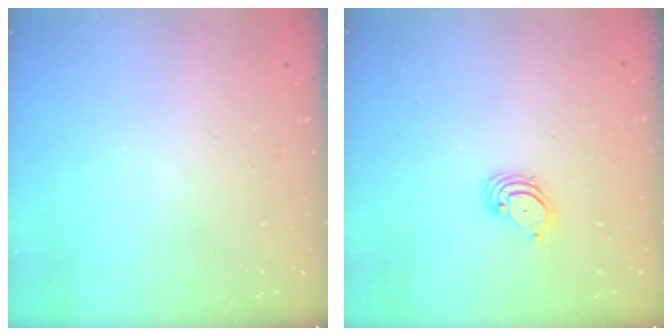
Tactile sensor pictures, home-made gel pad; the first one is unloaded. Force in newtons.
{"total": 3.5, "press": 3.5, "slide": 0.4}